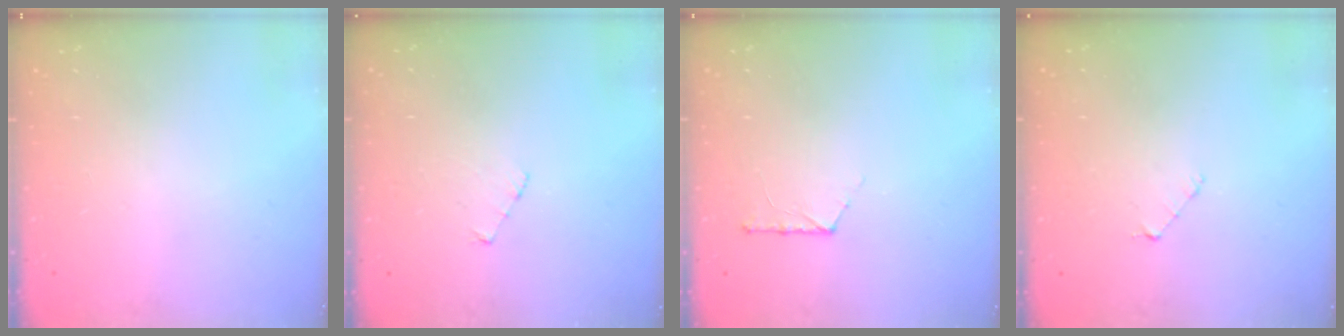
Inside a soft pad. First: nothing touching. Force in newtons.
{"total": 2.6, "press": 2.6, "slide": 0.3}
{"total": 6.0, "press": 6.0, "slide": 0.7}
{"total": 3.9, "press": 3.9, "slide": 0.4}